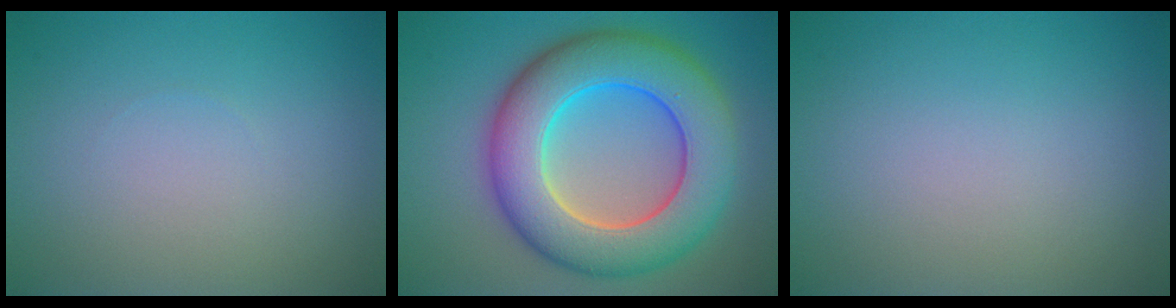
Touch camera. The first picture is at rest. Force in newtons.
{"total": 11.4, "press": 11.4, "slide": 0.3}
{"total": 0.0}